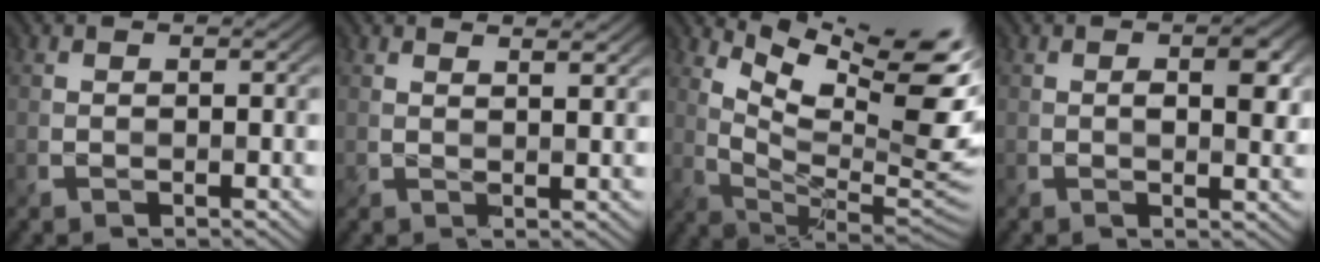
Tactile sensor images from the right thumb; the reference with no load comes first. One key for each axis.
{"total": 2.5, "fx": 2.1, "fy": 0.2, "fz": 1.3, "tx": -0.023, "ty": -0.004, "tz": 0.038}
{"total": 13.1, "fx": 6.7, "fy": 3.9, "fz": 10.5, "tx": -0.183, "ty": 0.002, "tz": 0.121}
{"total": 3.8, "fx": 0.7, "fy": 1.8, "fz": 3.2, "tx": -0.051, "ty": -0.004, "tz": 0.013}